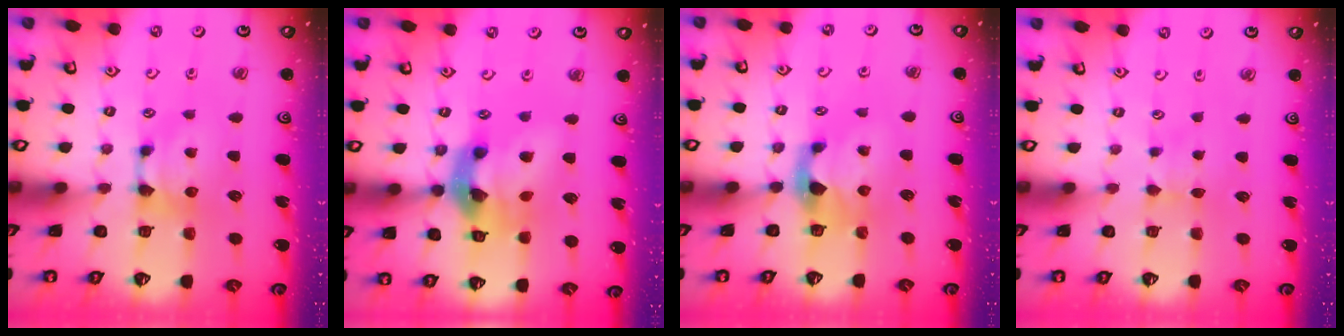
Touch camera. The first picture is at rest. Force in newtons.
{"total": 10.3, "press": 9.8, "slide": 3.1}
{"total": 2.2, "press": 1.9, "slide": 1.2}
{"total": 3.3, "press": 3.3, "slide": 0.4}